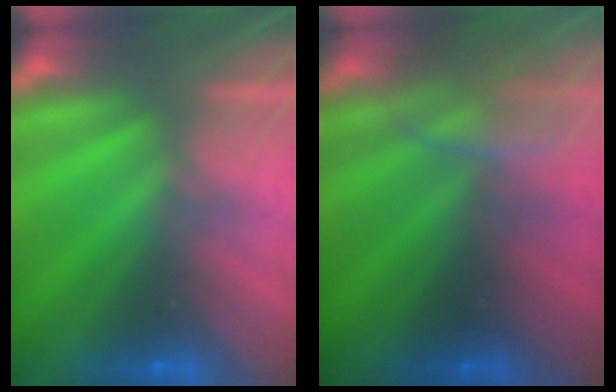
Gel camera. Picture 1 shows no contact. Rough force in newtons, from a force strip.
{"total": 2.4}